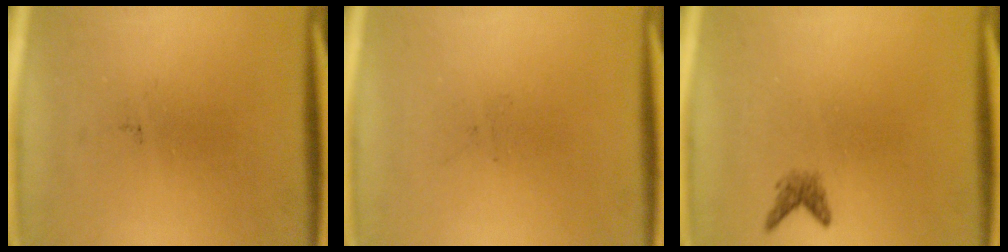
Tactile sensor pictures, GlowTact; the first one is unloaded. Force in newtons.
{"total": 0.0}
{"total": 1.4}